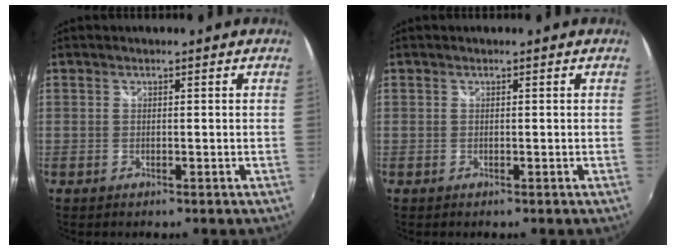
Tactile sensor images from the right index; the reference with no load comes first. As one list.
[{"total": 0.0}]